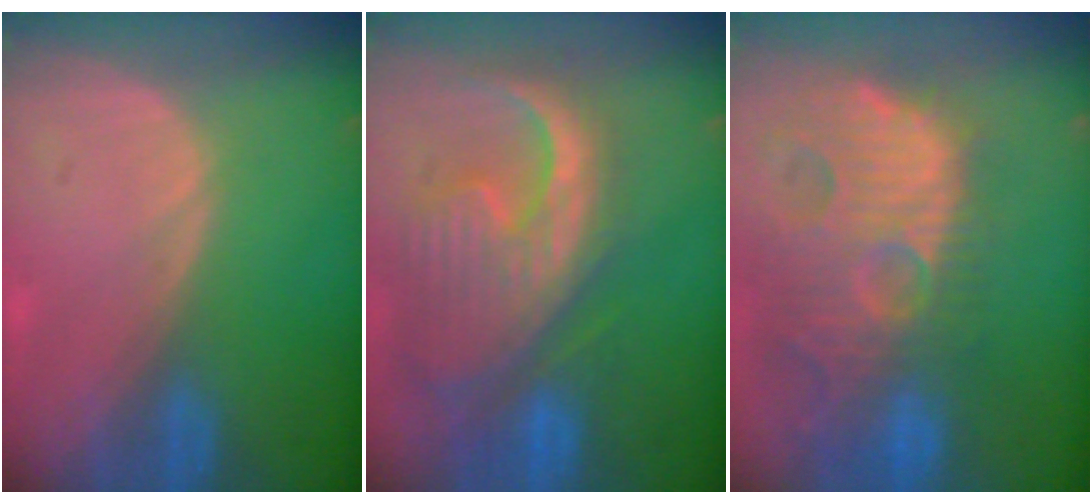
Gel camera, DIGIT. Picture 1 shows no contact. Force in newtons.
{"total": 13.1, "press": 11.2, "slide": 6.7}
{"total": 14.6, "press": 12.5, "slide": 7.5}